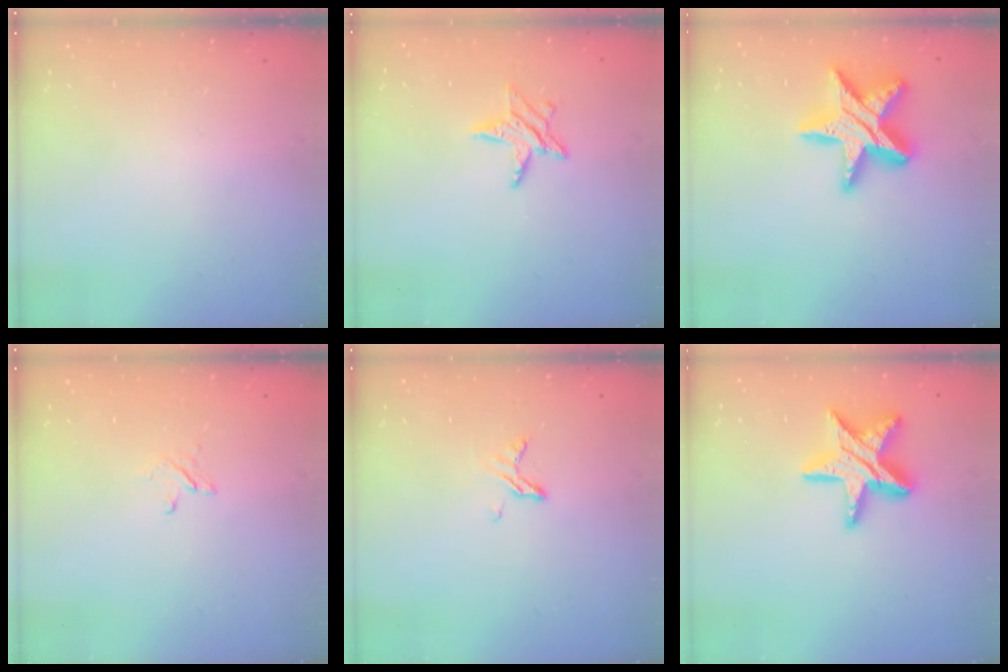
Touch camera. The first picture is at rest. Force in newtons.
{"total": 5.9, "press": 5.9, "slide": 0.1}
{"total": 17.3, "press": 17.3, "slide": 1.2}
{"total": 2.5, "press": 2.5, "slide": 0.3}
{"total": 5.8, "press": 5.7, "slide": 0.6}
{"total": 17.0, "press": 17.0, "slide": 1.3}